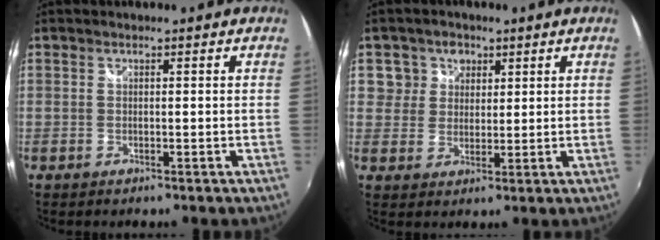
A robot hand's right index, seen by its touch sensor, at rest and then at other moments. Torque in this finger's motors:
{"motor_torque": [0.01, 0.02, 0.11, 0.01]}